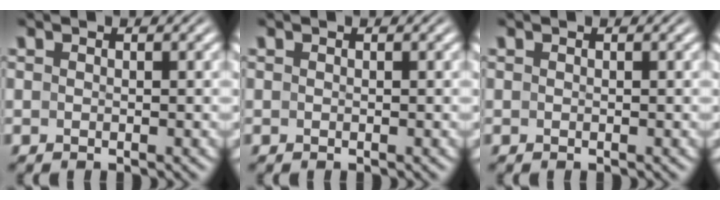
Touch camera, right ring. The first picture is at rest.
{"total": 0.0}
{"total": 0.0}